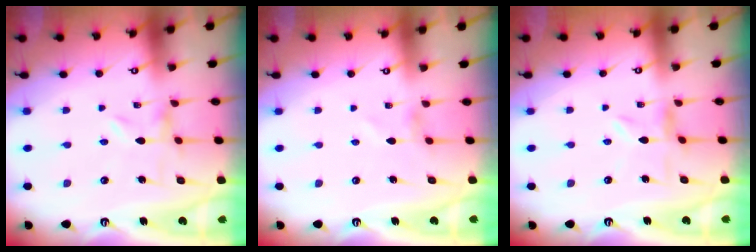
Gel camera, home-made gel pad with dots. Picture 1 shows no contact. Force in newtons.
{"total": 0.0}
{"total": 2.5, "press": 2.5, "slide": 0.3}